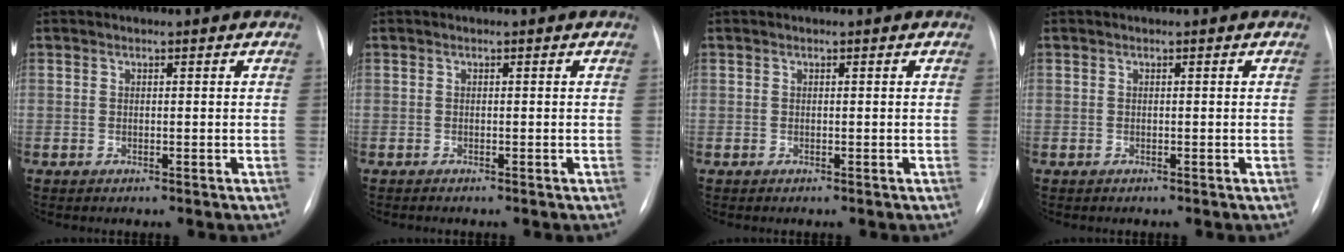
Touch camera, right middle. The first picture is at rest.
{"total": 0.0}
{"total": 0.0}
{"total": 0.0}